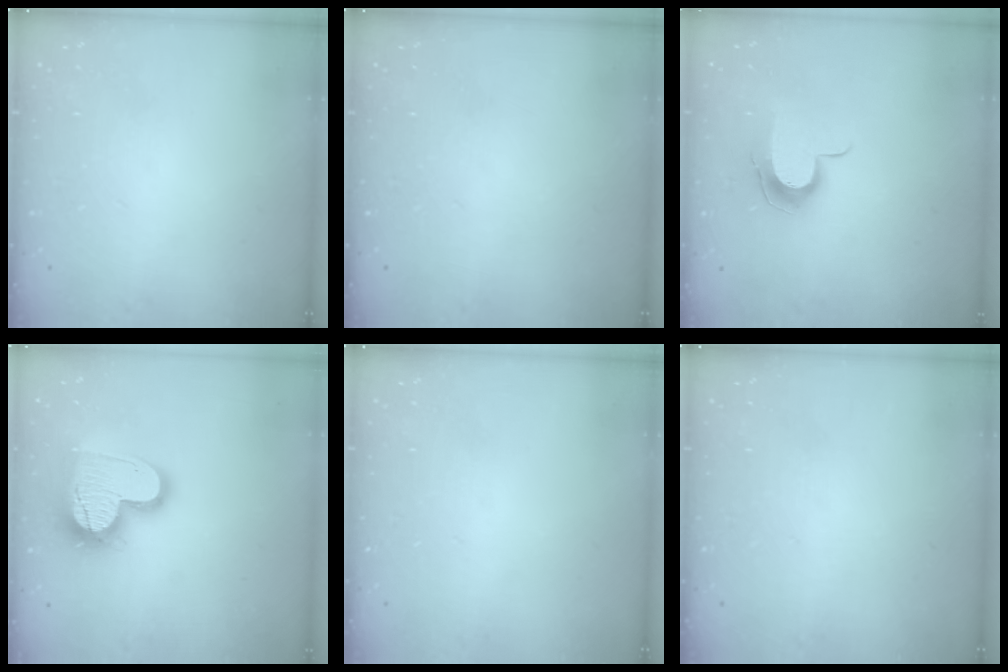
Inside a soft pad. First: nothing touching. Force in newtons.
{"total": 0.0}
{"total": 8.9, "press": 8.9, "slide": 0.9}
{"total": 17.4, "press": 17.3, "slide": 1.3}
{"total": 0.0}
{"total": 0.0}